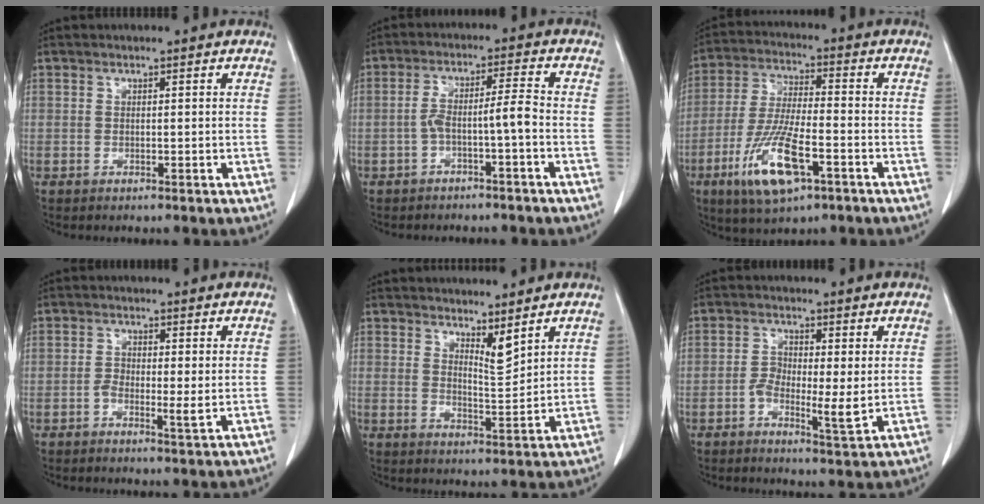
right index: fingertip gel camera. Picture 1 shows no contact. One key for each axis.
{"total": 5.0, "fx": -2.1, "fy": 0.1, "fz": 4.5, "tx": -0.089, "ty": 0.023, "tz": -0.031}
{"total": 12.5, "fx": -5.6, "fy": 3.0, "fz": 10.7, "tx": -0.224, "ty": -0.020, "tz": -0.099}
{"total": 2.8, "fx": -0.6, "fy": 0.8, "fz": 2.7, "tx": -0.045, "ty": -0.001, "tz": -0.008}
{"total": 3.8, "fx": 3.0, "fy": 0.4, "fz": 2.2, "tx": -0.040, "ty": -0.017, "tz": 0.060}
{"total": 5.1, "fx": -0.7, "fy": 1.5, "fz": 4.8, "tx": -0.087, "ty": -0.003, "tz": -0.013}